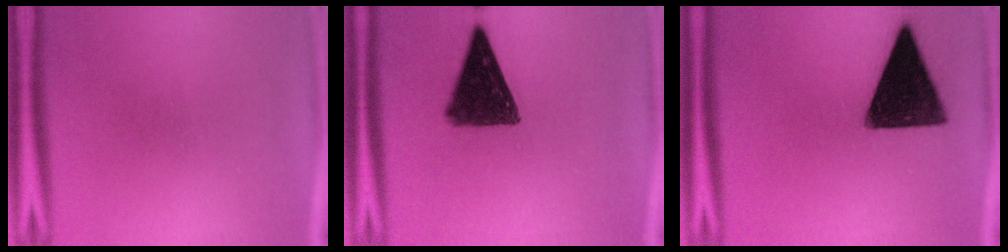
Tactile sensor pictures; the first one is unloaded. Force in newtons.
{"total": 12.4}
{"total": 16.1}